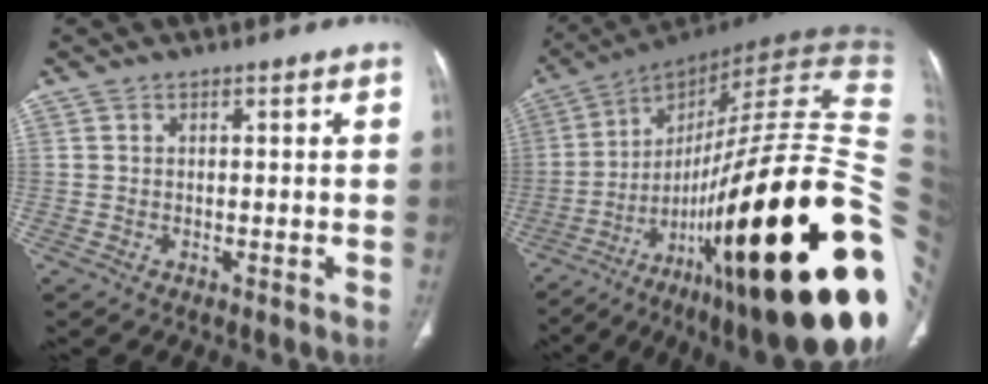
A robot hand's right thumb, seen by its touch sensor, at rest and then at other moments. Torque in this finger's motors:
{"motor_torque": [4.37, 0.64, 2.48, -0.29, 1.05]}